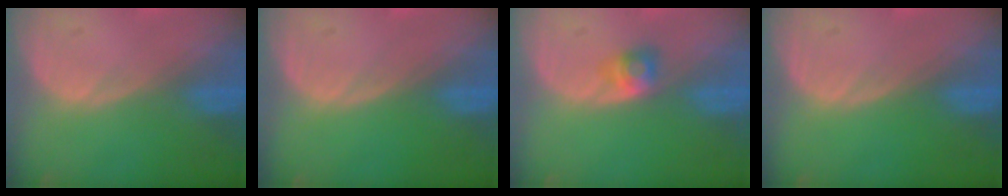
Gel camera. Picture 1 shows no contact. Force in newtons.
{"total": 0.0}
{"total": 2.7, "press": 2.4, "slide": 1.1}
{"total": 0.0}